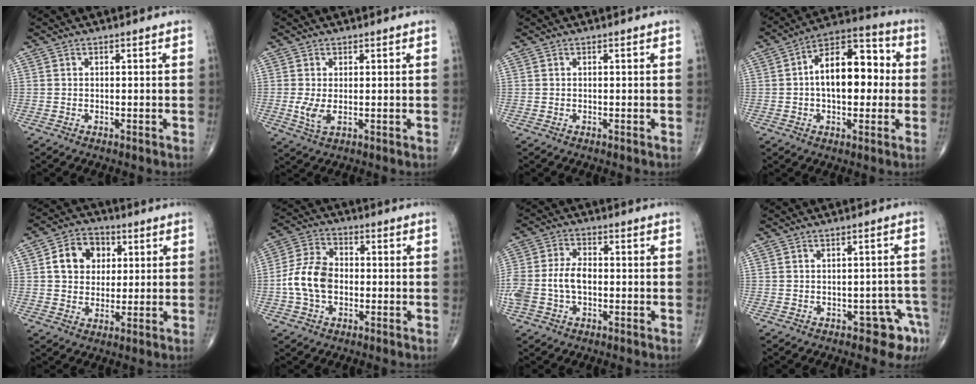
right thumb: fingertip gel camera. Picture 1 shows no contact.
{"total": 3.4, "force": [-0.1, 1.6, 3.0], "torque": [-0.067, -0.011, 0.003]}
{"total": 0.0}
{"total": 15.5, "force": [0.9, 8.7, 12.8], "torque": [-0.166, 0.035, 0.003]}
{"total": 9.6, "force": [2.3, 7.8, 5.2], "torque": [-0.053, 0.001, 0.033]}
{"total": 10.1, "force": [-1.5, 7.0, 7.2], "torque": [-0.133, 0.026, -0.037]}
{"total": 9.3, "force": [-1.1, 5.8, 7.1], "torque": [-0.161, 0.023, -0.023]}
{"total": 4.7, "force": [-2.7, 2.8, 2.6], "torque": [-0.005, 0.028, -0.030]}